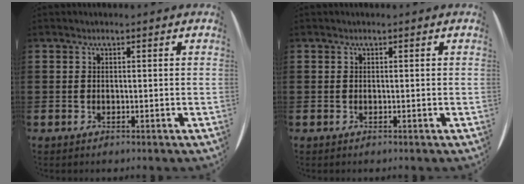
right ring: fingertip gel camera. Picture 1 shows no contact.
{"total": 0.0}